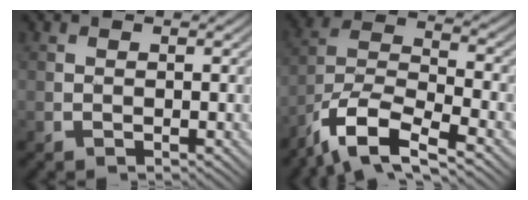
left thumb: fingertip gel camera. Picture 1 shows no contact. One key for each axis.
{"total": 10.5, "fx": -7.5, "fy": 3.2, "fz": 6.7, "tx": -0.130, "ty": -0.007, "tz": -0.154}